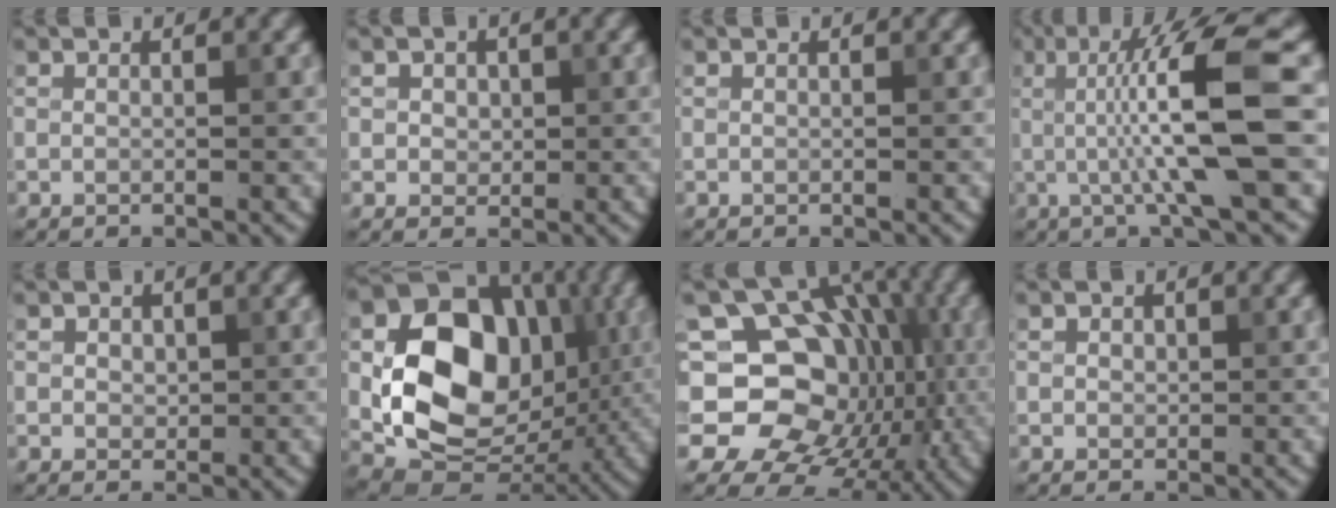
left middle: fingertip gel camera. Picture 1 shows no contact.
{"total": 1.6, "force": [0.4, 1.3, 0.7], "torque": [-0.011, 0.004, 0.003]}
{"total": 0.0}
{"total": 9.1, "force": [0.3, 1.4, 9.0], "torque": [-0.137, 0.002, 0.006]}
{"total": 1.1, "force": [0.3, 1.0, 0.5], "torque": [-0.008, -0.004, 0.006]}
{"total": 14.0, "force": [0.8, 10.6, 9.1], "torque": [-0.142, -0.017, 0.015]}
{"total": 14.8, "force": [-1.1, 12.3, 8.2], "torque": [-0.122, 0.005, -0.034]}
{"total": 0.7, "force": [0.2, 0.7, 0.2], "torque": [0.000, -0.004, 0.004]}